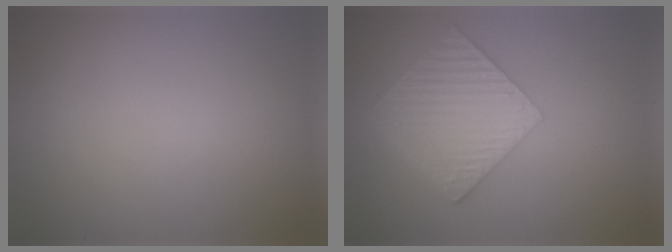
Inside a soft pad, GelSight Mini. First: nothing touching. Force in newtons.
{"total": 6.7, "press": 4.8, "slide": 4.7}